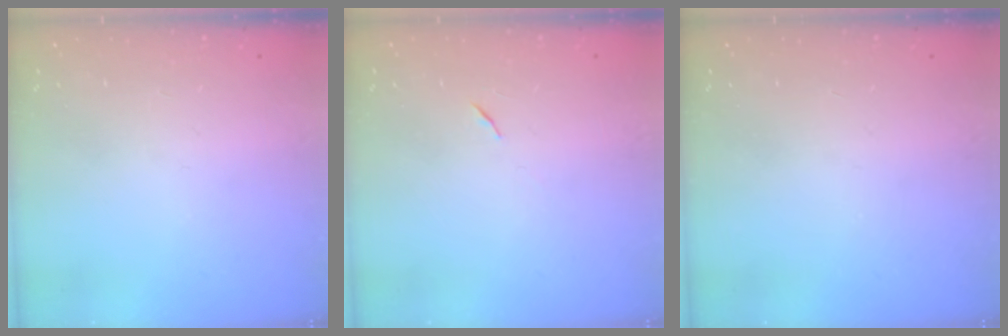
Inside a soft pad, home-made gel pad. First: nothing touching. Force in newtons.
{"total": 5.3, "press": 4.8, "slide": 2.2}
{"total": 0.0}